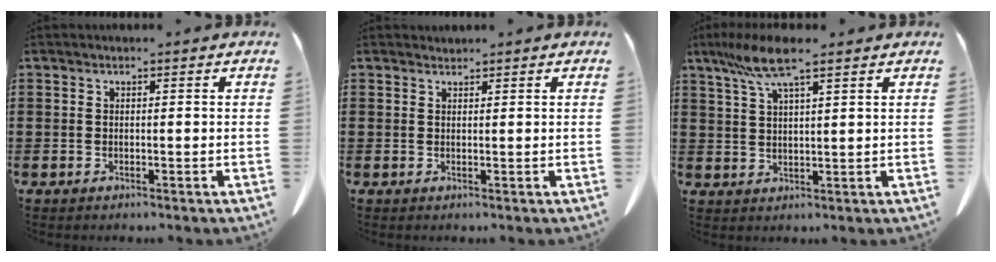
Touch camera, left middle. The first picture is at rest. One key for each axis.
{"total": 0.9, "fx": 0.8, "fy": 0.2, "fz": 0.0, "tx": -0.001, "ty": 0.000, "tz": 0.017}
{"total": 7.6, "fx": 4.9, "fy": 1.2, "fz": 5.7, "tx": -0.122, "ty": -0.001, "tz": 0.088}